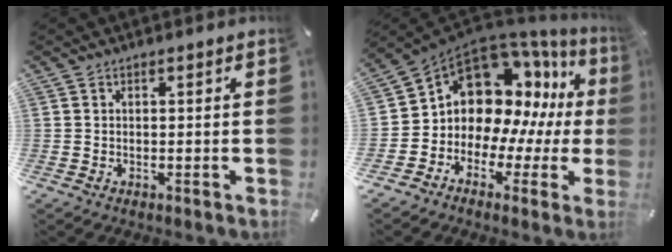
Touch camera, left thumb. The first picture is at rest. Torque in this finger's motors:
{"motor_torque": [0.29, 1.79, 1.07, 0.84, 0.14]}